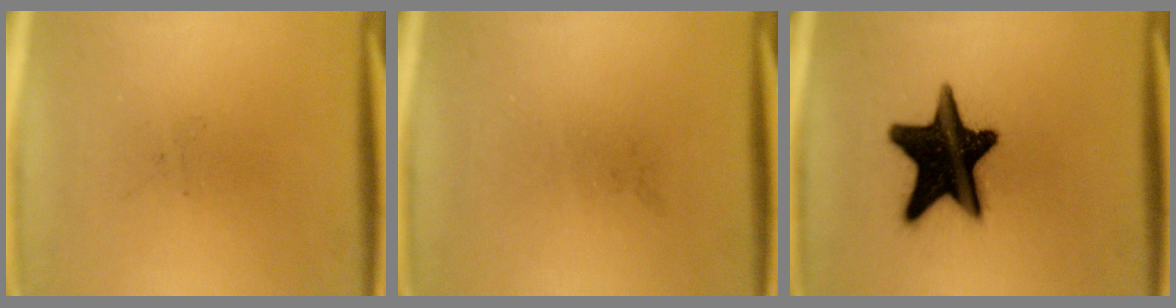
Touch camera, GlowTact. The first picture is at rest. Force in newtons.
{"total": 0.0}
{"total": 19.2}